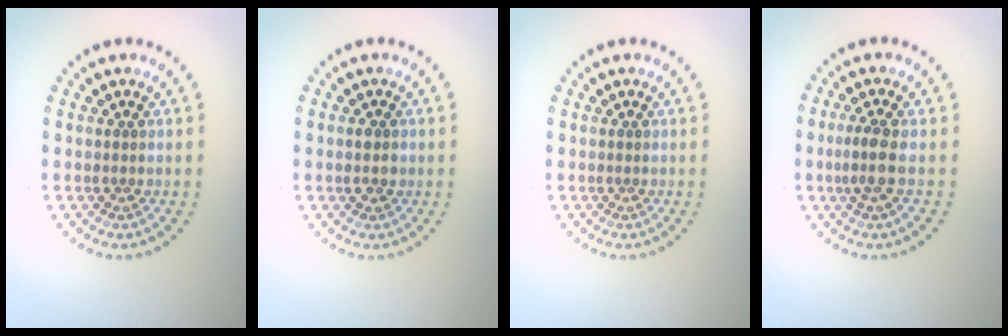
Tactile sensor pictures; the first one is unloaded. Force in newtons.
{"total": 1.7, "press": 1.7, "slide": 0.1}
{"total": 0.0}
{"total": 2.2, "press": 1.8, "slide": 1.2}